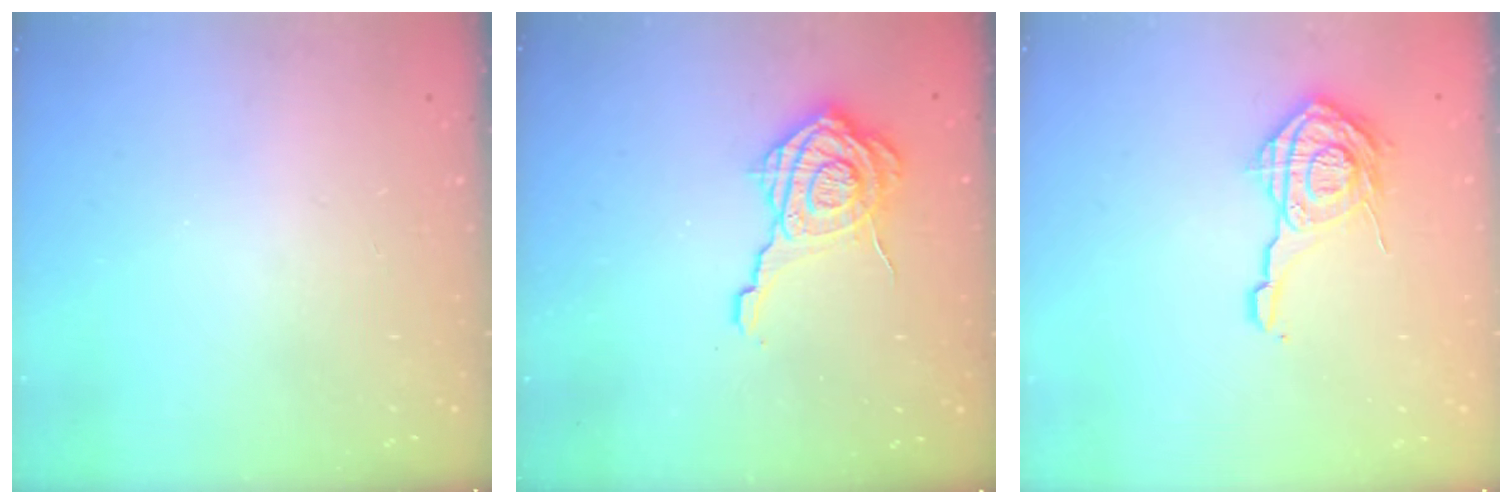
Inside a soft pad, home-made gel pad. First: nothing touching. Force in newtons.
{"total": 13.8, "press": 13.8, "slide": 0.8}
{"total": 12.9, "press": 12.9, "slide": 0.8}